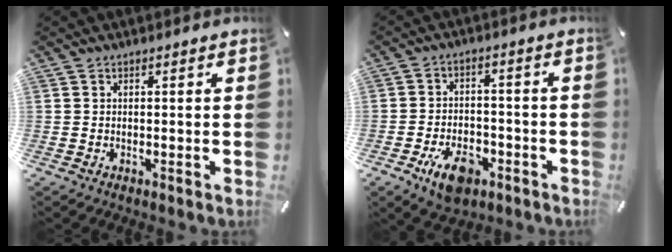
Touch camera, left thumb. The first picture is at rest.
{"total": 8.8, "force": [-4.3, 5.4, 5.4], "torque": [-0.096, 0.016, -0.076]}